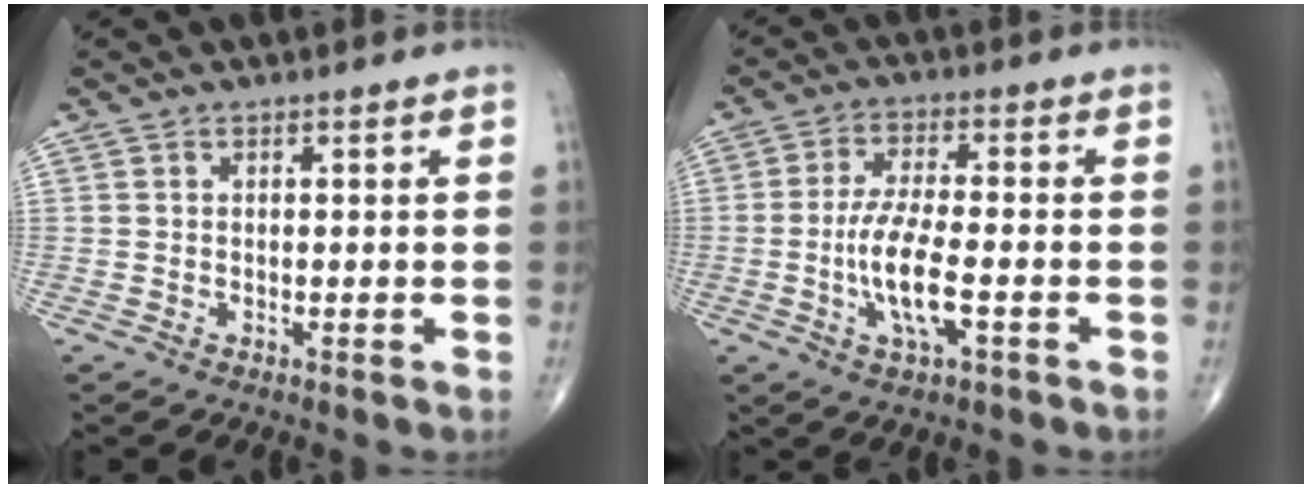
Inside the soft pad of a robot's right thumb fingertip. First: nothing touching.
{"total": 9.1, "force": [-2.4, 2.8, 8.3], "torque": [-0.171, 0.009, -0.044]}